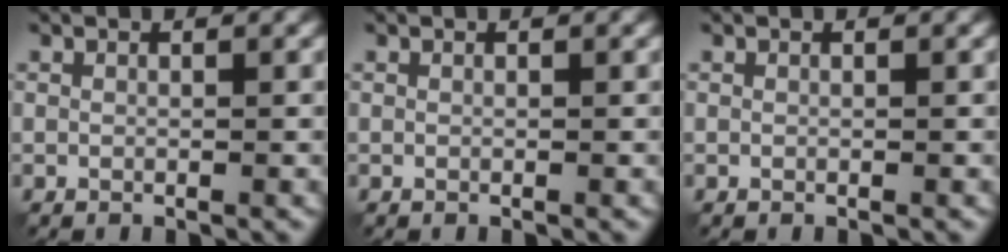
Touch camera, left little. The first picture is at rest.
{"total": 0.0}
{"total": 0.0}